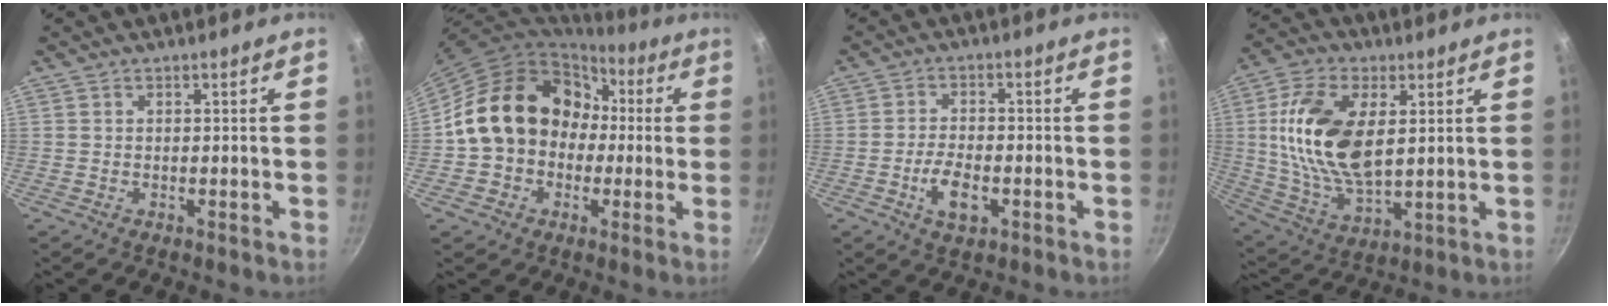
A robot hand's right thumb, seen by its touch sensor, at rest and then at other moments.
{"total": 18.6, "force": [0.5, 15.3, 10.4], "torque": [-0.141, 0.058, 0.009]}
{"total": 6.4, "force": [-2.3, 3.2, 5.1], "torque": [-0.090, 0.013, -0.041]}
{"total": 18.0, "force": [3.4, 9.7, 14.8], "torque": [-0.278, -0.007, 0.070]}